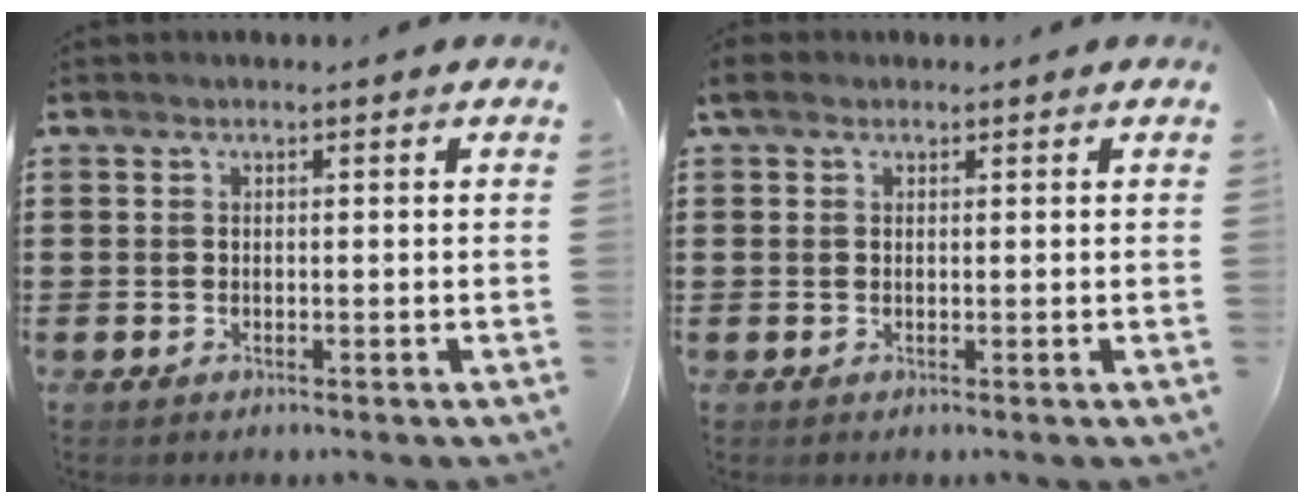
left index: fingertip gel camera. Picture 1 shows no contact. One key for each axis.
{"total": 1.7, "fx": 0.7, "fy": 1.2, "fz": 1.0, "tx": -0.023, "ty": 0.009, "tz": 0.012}